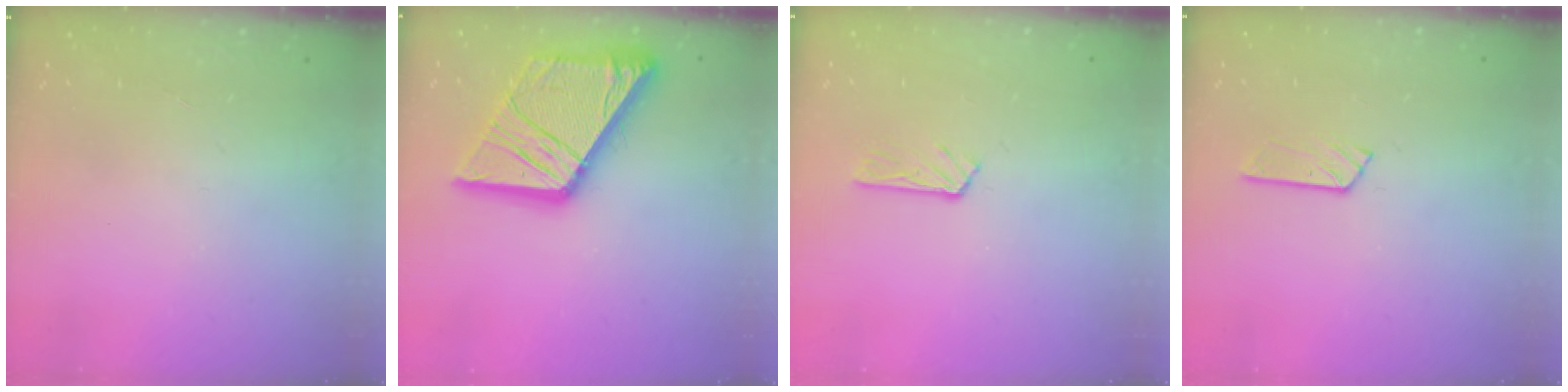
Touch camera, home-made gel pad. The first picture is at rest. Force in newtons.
{"total": 23.6, "press": 23.5, "slide": 2.7}
{"total": 4.0, "press": 4.0, "slide": 0.4}
{"total": 3.3, "press": 3.3, "slide": 0.3}